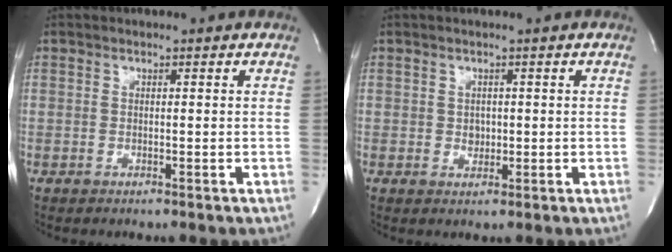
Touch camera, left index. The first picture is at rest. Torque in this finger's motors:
{"motor_torque": [0.22, -0.19, 0.00, 0.02]}